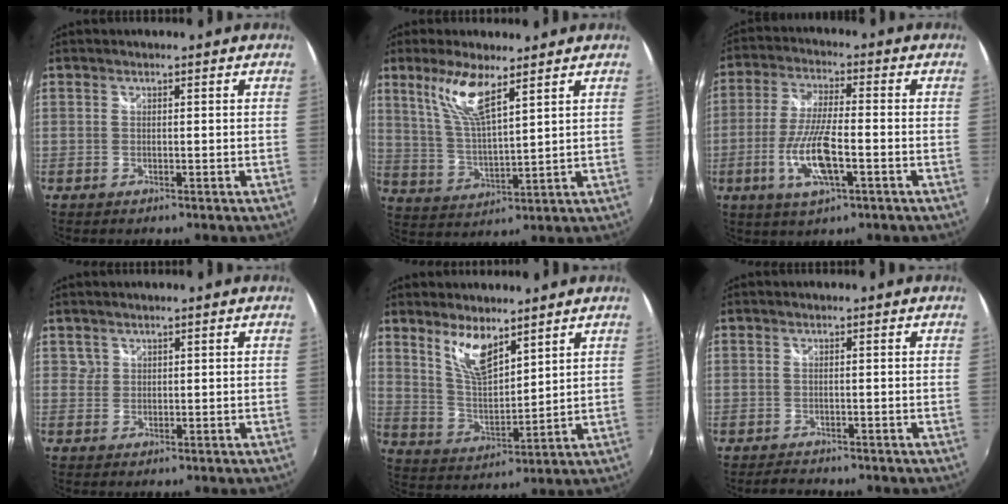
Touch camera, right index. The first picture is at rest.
{"total": 9.6, "force": [5.9, 1.9, 7.3], "torque": [-0.146, -0.003, 0.123]}
{"total": 11.1, "force": [-3.7, 2.8, 10.0], "torque": [-0.206, -0.009, -0.073]}
{"total": 1.2, "force": [0.8, 0.9, -0.1], "torque": [0.008, 0.007, 0.014]}
{"total": 9.0, "force": [6.1, 3.1, 5.8], "torque": [-0.108, -0.004, 0.124]}
{"total": 1.7, "force": [-1.5, 0.7, 0.1], "torque": [-0.008, 0.000, -0.028]}